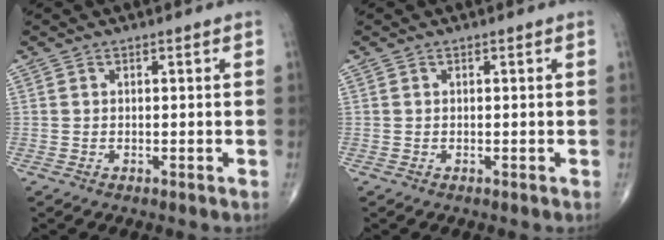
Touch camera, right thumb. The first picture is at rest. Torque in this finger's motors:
{"motor_torque": [-0.01, 0.00, 0.00, 0.01, 0.01]}